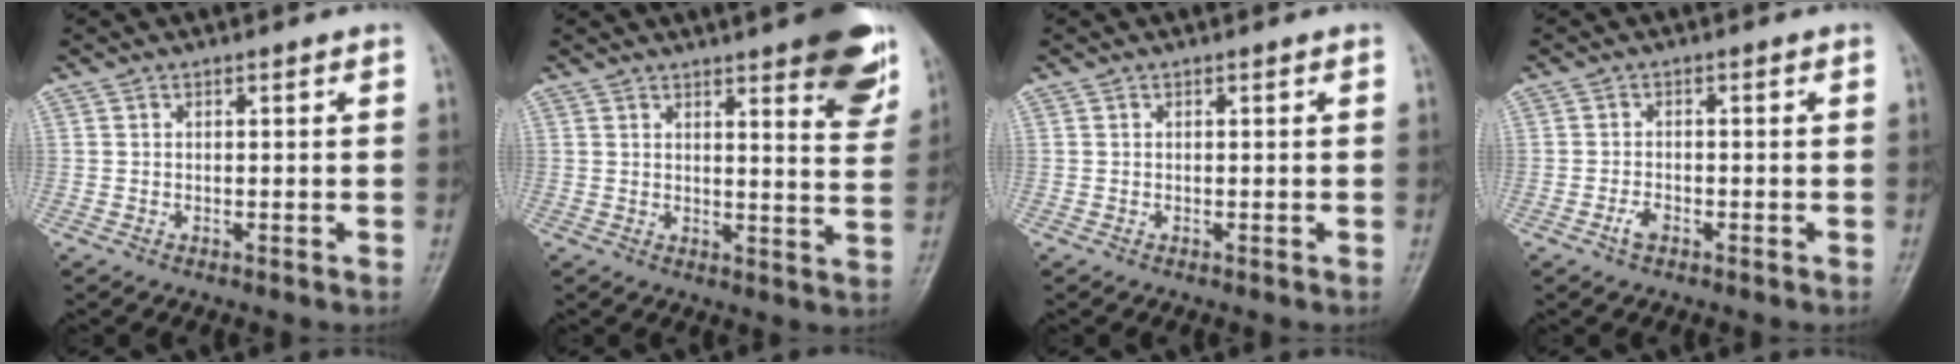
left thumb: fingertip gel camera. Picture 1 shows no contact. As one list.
[{"total": 13.1, "force": [7.7, 3.3, 10.1], "torque": [-0.096, -0.038, 0.092]}, {"total": 0.0}, {"total": 2.0, "force": [-1.1, 1.1, 1.2], "torque": [-0.027, 0.005, -0.023]}]